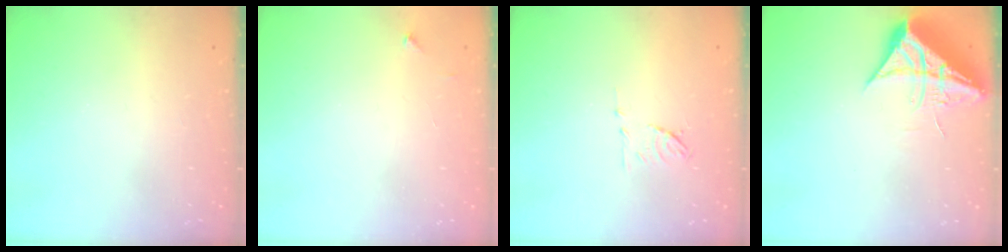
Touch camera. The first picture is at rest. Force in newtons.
{"total": 2.0, "press": 2.0, "slide": 0.2}
{"total": 5.8, "press": 5.7, "slide": 1.1}
{"total": 10.0, "press": 9.9, "slide": 1.0}